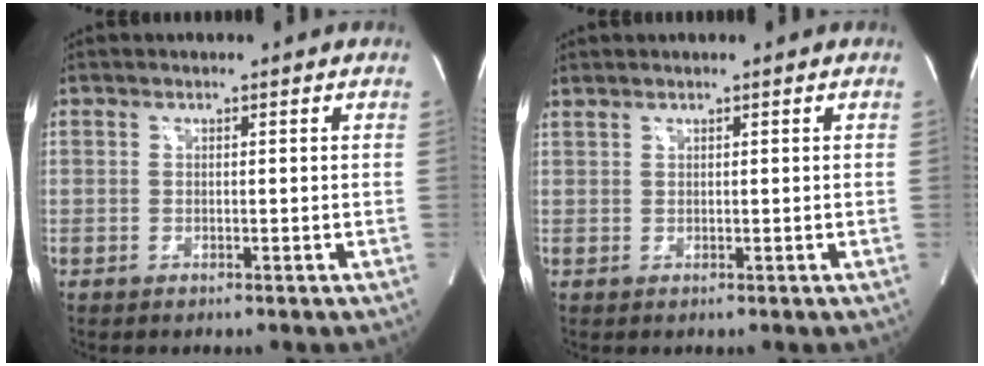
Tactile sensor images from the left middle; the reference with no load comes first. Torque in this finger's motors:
{"motor_torque": [0.76, -0.59, 0.69, 0.17]}